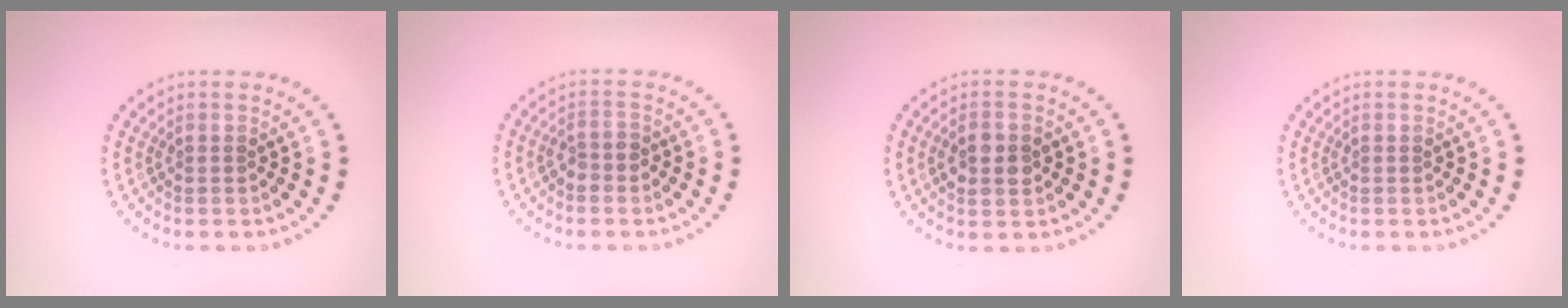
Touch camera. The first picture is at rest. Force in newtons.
{"total": 1.3, "press": 1.2, "slide": 0.6}
{"total": 2.9, "press": 2.9, "slide": 0.1}
{"total": 0.0}